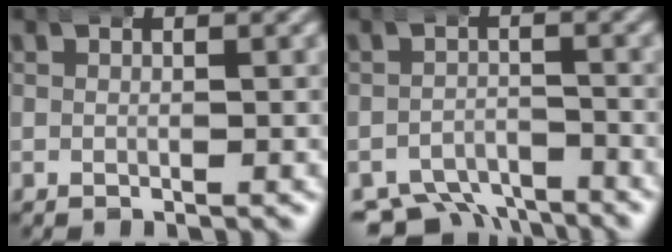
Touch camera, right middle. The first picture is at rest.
{"total": 7.0, "force": [-5.6, 3.6, 2.0], "torque": [-0.026, -0.031, -0.087]}